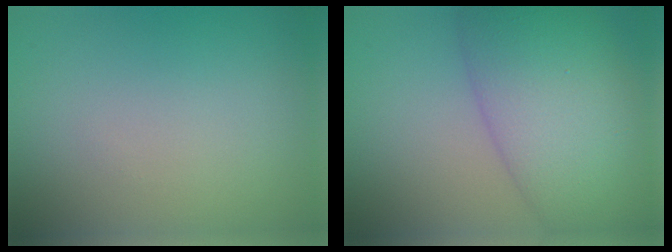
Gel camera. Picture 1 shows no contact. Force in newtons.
{"total": 9.9, "press": 9.9, "slide": 0.3}